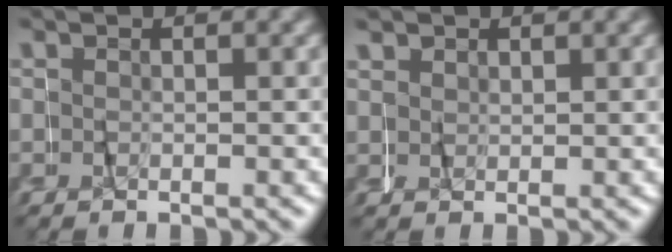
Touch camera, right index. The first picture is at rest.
{"total": 1.3, "force": [1.1, 0.6, -0.1], "torque": [-0.001, -0.003, 0.022]}